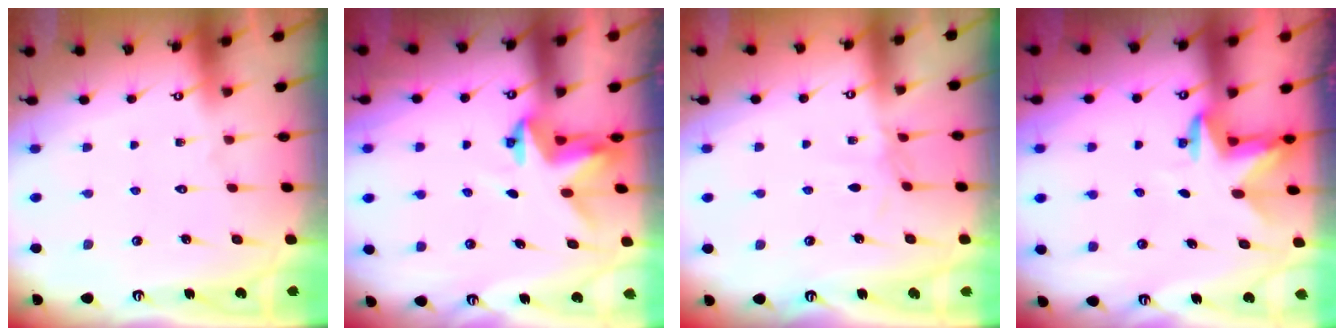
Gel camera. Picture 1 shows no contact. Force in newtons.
{"total": 3.4, "press": 3.3, "slide": 0.3}
{"total": 2.7, "press": 2.6, "slide": 0.5}
{"total": 3.1, "press": 3.0, "slide": 0.7}